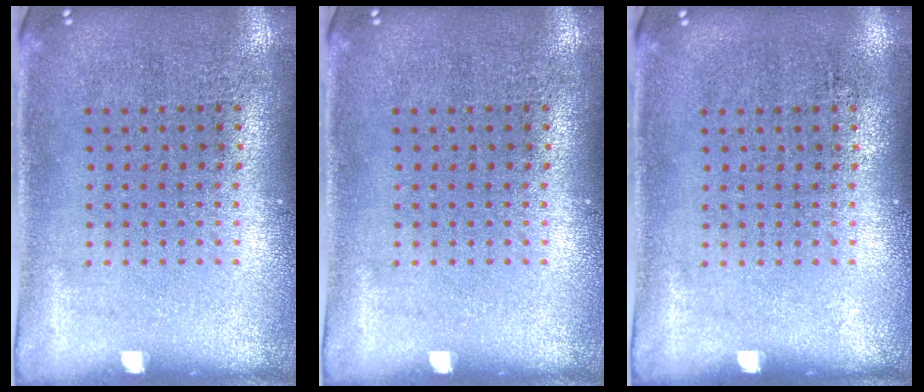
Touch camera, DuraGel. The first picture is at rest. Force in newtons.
{"total": 0.0}
{"total": 0.0}